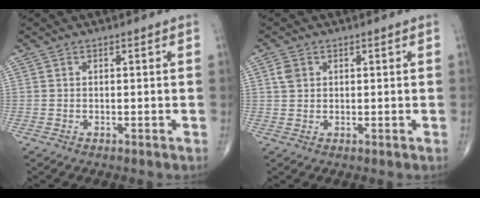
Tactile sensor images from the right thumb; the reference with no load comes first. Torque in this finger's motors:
{"motor_torque": [-0.21, 0.10, 0.26, 0.09, -0.01]}